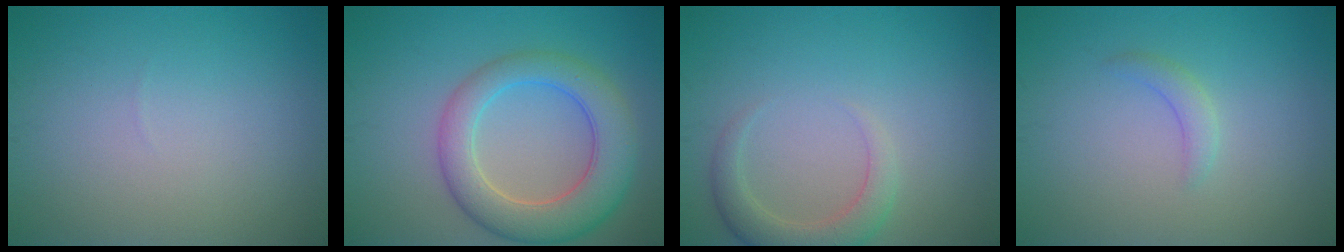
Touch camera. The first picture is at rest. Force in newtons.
{"total": 6.8, "press": 6.8, "slide": 0.5}
{"total": 3.1, "press": 3.1, "slide": 0.4}
{"total": 1.4, "press": 1.4, "slide": 0.1}